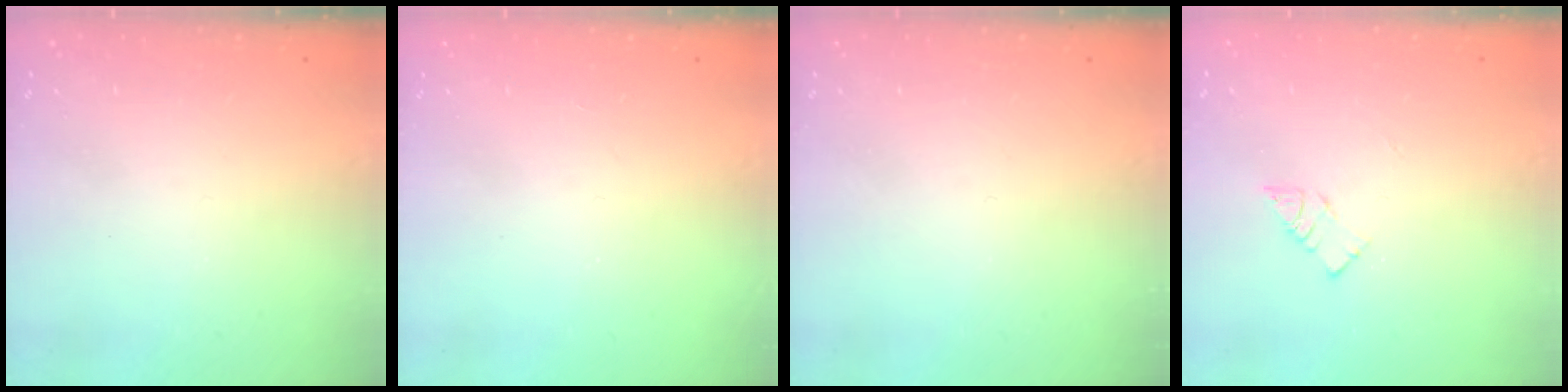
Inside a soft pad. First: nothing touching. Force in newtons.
{"total": 2.8, "press": 2.8, "slide": 0.4}
{"total": 0.0}
{"total": 5.1, "press": 5.1, "slide": 0.2}